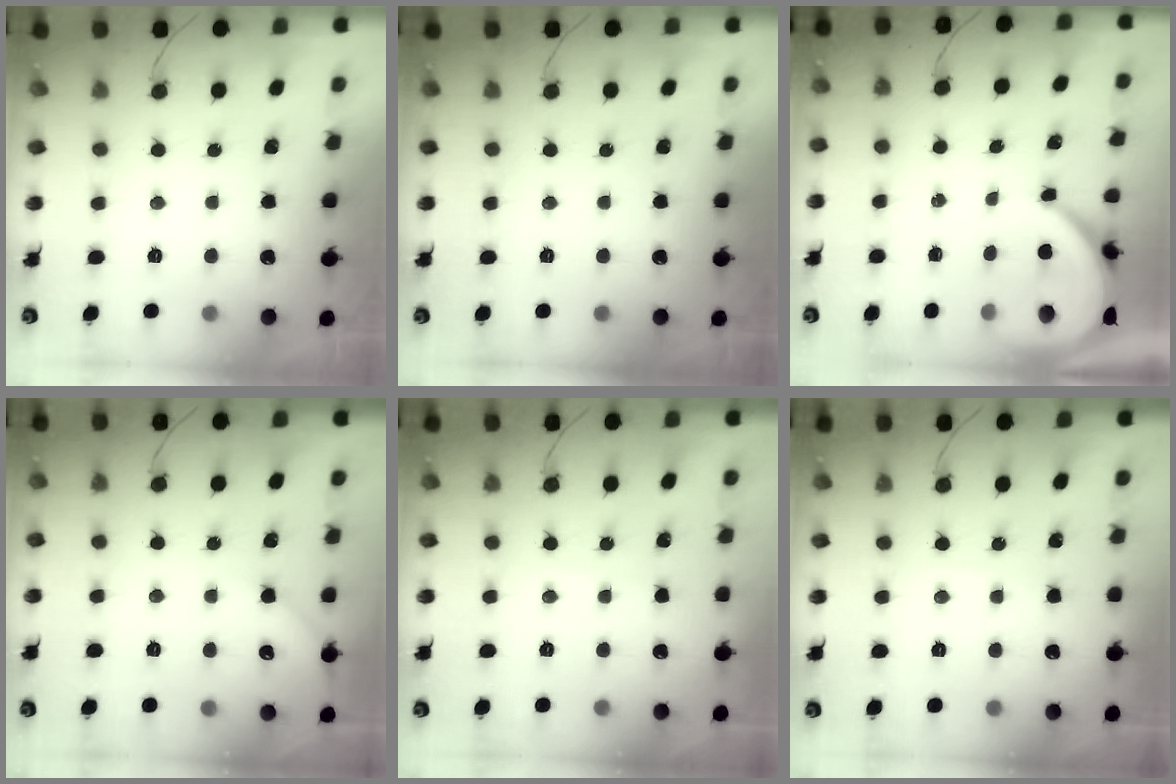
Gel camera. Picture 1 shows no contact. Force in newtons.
{"total": 0.0}
{"total": 6.3, "press": 6.3, "slide": 0.7}
{"total": 2.9, "press": 2.9, "slide": 0.4}
{"total": 1.6, "press": 1.6, "slide": 0.2}
{"total": 2.3, "press": 2.3, "slide": 0.3}